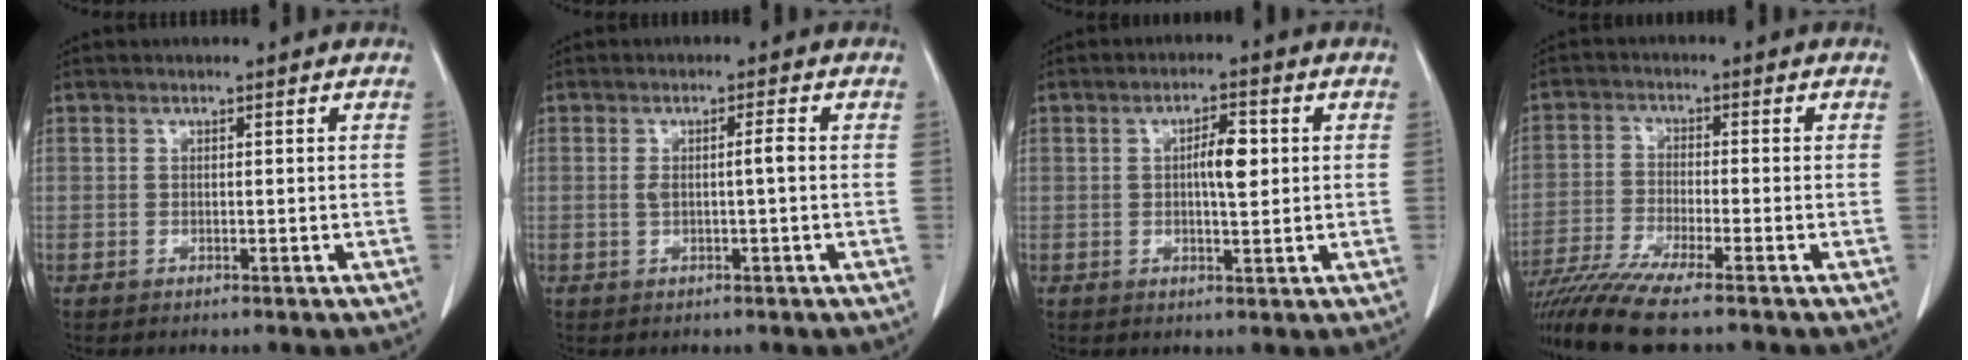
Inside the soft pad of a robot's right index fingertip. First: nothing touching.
{"total": 2.5, "force": [0.0, 0.2, 2.5], "torque": [-0.047, 0.005, 0.004]}
{"total": 4.7, "force": [0.7, 1.3, 4.5], "torque": [-0.074, 0.005, 0.010]}
{"total": 10.5, "force": [-8.6, -0.2, 6.1], "torque": [-0.108, -0.027, -0.149]}